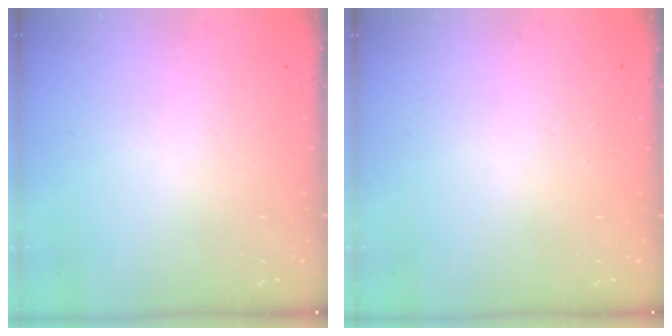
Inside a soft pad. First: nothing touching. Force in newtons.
{"total": 0.0}